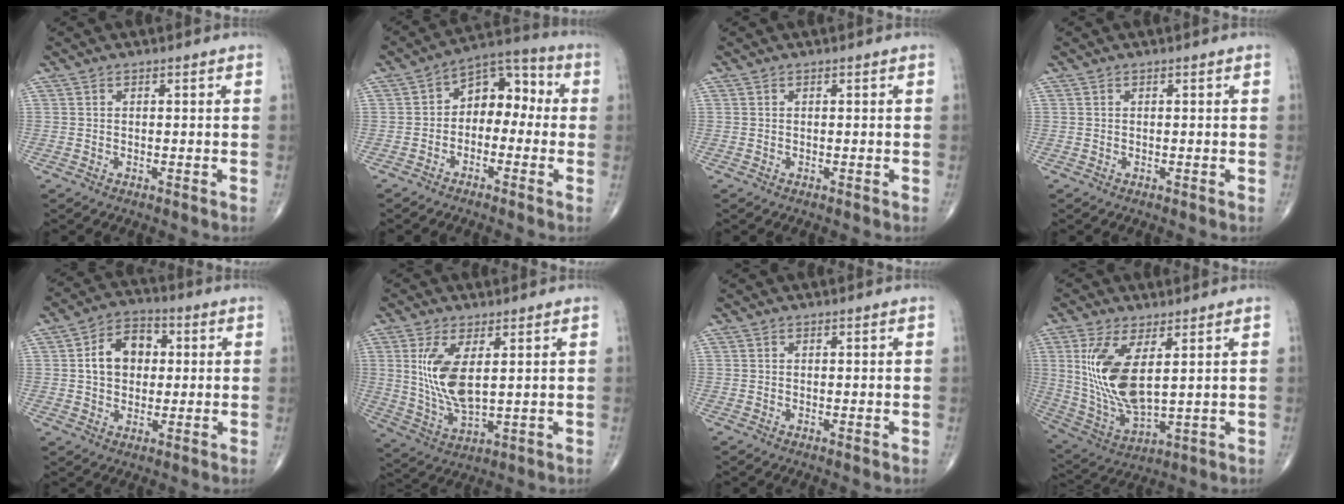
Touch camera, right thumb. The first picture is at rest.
{"total": 9.3, "force": [-0.8, 6.5, 6.7], "torque": [-0.062, 0.047, -0.032]}
{"total": 0.0}
{"total": 0.0}
{"total": 9.7, "force": [1.3, 7.2, 6.5], "torque": [-0.083, 0.016, 0.016]}
{"total": 10.6, "force": [2.4, 4.5, 9.3], "torque": [-0.193, -0.019, 0.058]}
{"total": 0.0}
{"total": 14.3, "force": [3.5, 6.0, 12.6], "torque": [-0.262, -0.022, 0.086]}